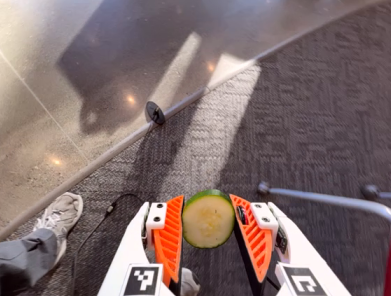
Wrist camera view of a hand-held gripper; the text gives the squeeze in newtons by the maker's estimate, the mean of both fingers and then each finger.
{"total": 10.4, "left": 10.7, "right": 10.1}